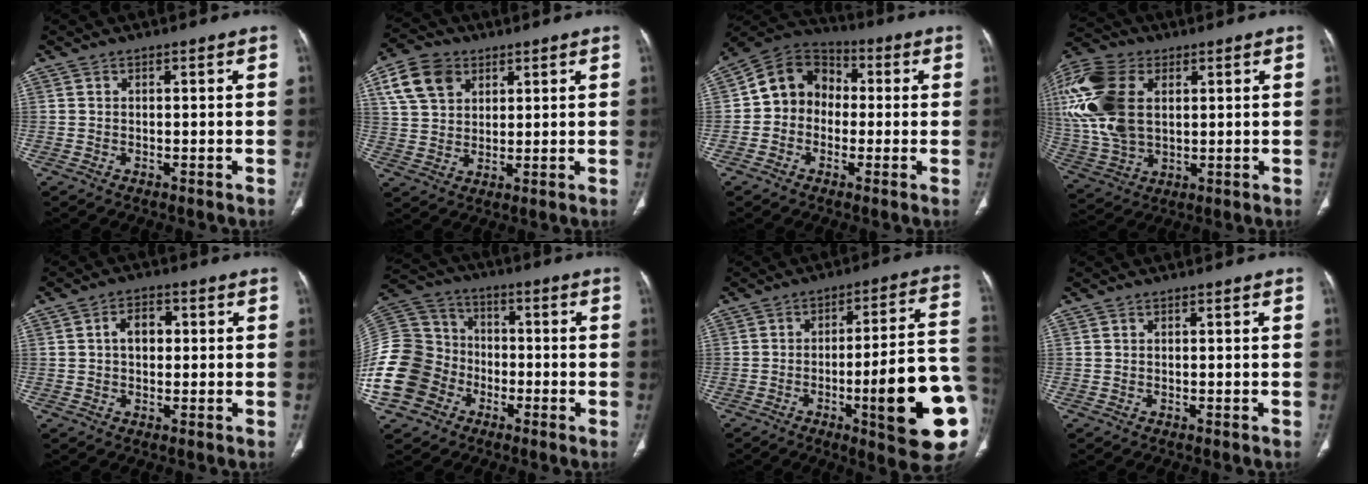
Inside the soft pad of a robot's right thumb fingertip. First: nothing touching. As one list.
[{"total": 10.0, "force": [4.6, 7.2, 5.2], "torque": [-0.082, -0.004, 0.090]}, {"total": 11.1, "force": [-0.1, 9.6, 5.6], "torque": [-0.067, 0.036, -0.018]}, {"total": 22.8, "force": [5.4, 14.6, 16.6], "torque": [-0.394, 0.005, 0.106]}, {"total": 4.9, "force": [0.7, 3.4, 3.5], "torque": [-0.045, 0.011, 0.009]}, {"total": 19.9, "force": [-7.2, 16.5, 8.5], "torque": [-0.198, 0.061, -0.131]}, {"total": 20.8, "force": [-5.7, 3.5, 19.8], "torque": [-0.224, 0.018, -0.072]}, {"total": 0.0}]